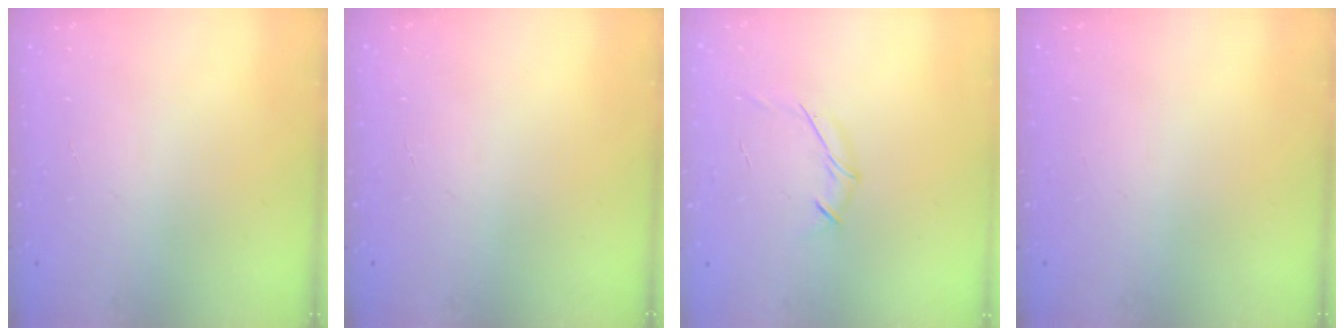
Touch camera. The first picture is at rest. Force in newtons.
{"total": 0.0}
{"total": 5.9, "press": 5.8, "slide": 1.4}
{"total": 0.0}